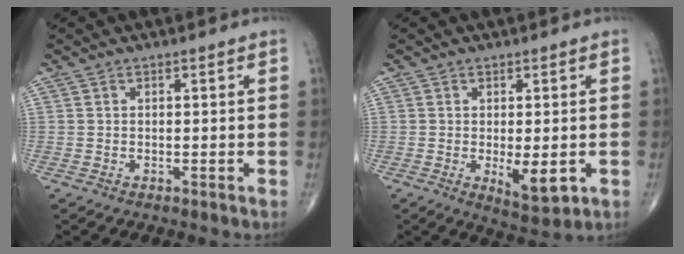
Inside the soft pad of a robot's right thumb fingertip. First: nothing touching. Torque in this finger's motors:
{"motor_torque": [1.09, 1.01, 0.27, -0.38, 0.25]}